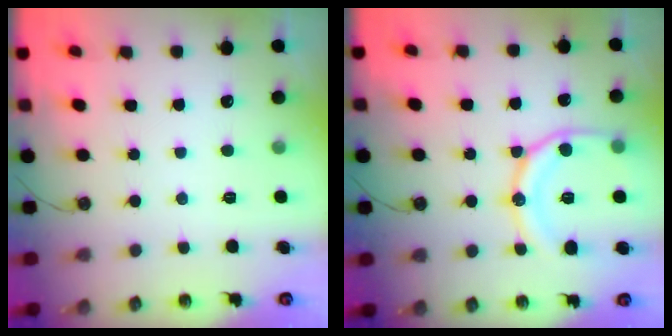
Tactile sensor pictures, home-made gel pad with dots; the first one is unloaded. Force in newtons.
{"total": 15.9, "press": 15.8, "slide": 1.9}